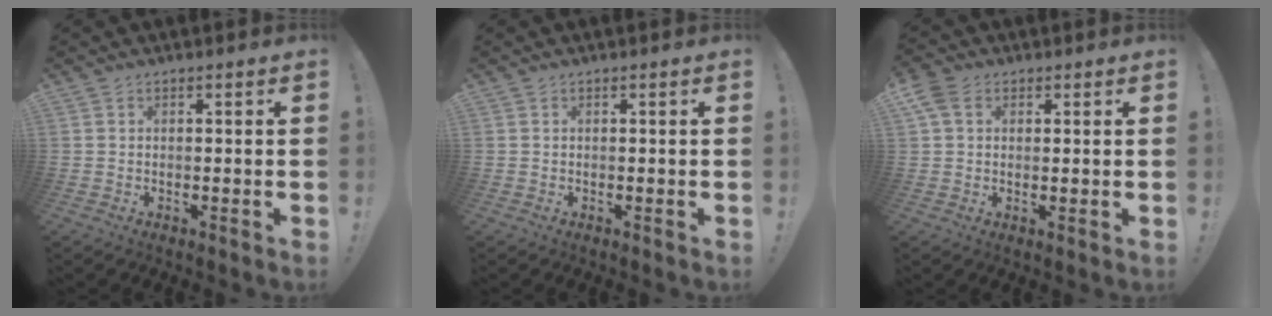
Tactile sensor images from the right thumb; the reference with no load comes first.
{"total": 0.0}
{"total": 5.9, "force": [2.5, 4.0, 3.4], "torque": [-0.060, -0.006, 0.048]}